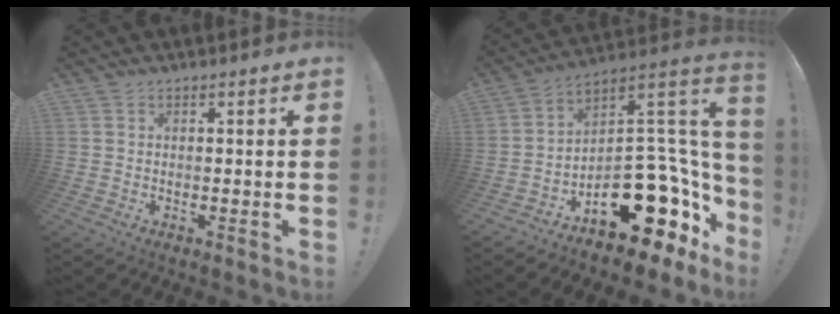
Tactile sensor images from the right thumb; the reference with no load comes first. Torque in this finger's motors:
{"motor_torque": [3.00, 2.01, 1.26, -1.51, 0.47]}